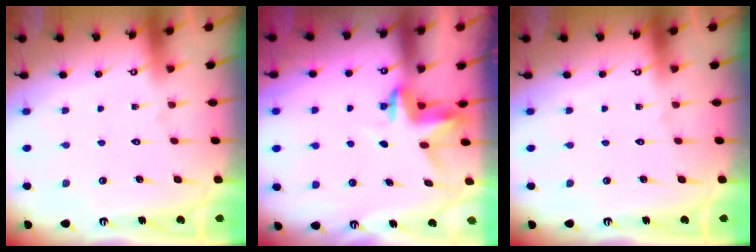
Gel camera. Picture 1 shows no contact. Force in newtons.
{"total": 3.8, "press": 3.8, "slide": 0.3}
{"total": 0.0}